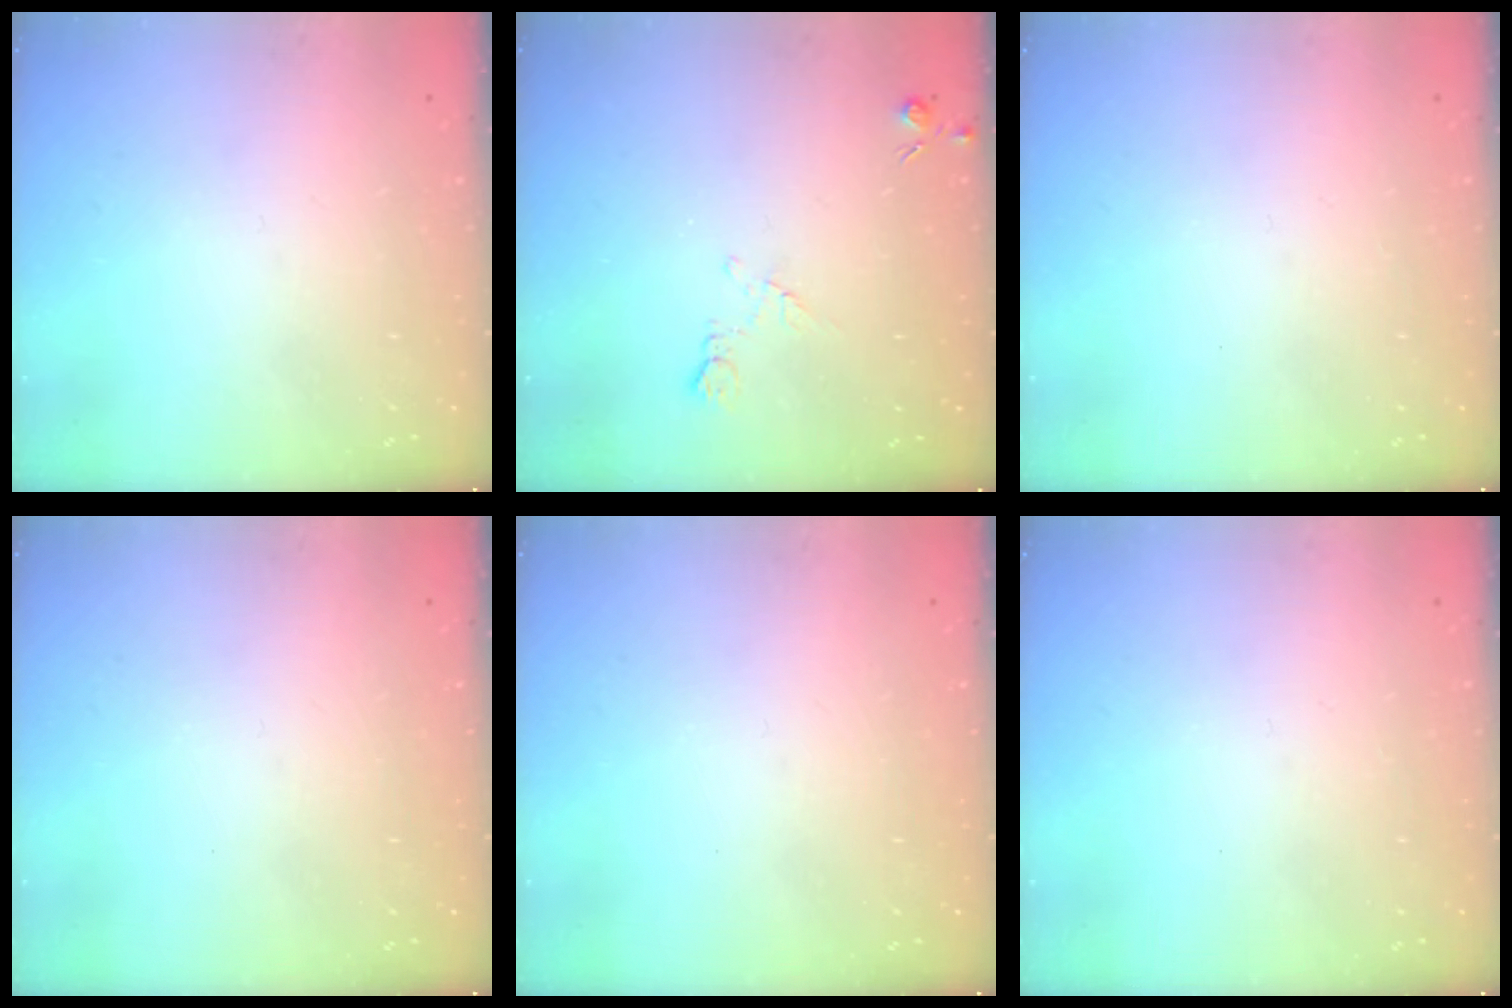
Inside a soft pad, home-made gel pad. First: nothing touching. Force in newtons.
{"total": 6.2, "press": 6.1, "slide": 0.8}
{"total": 0.0}
{"total": 0.0}
{"total": 0.0}
{"total": 0.0}